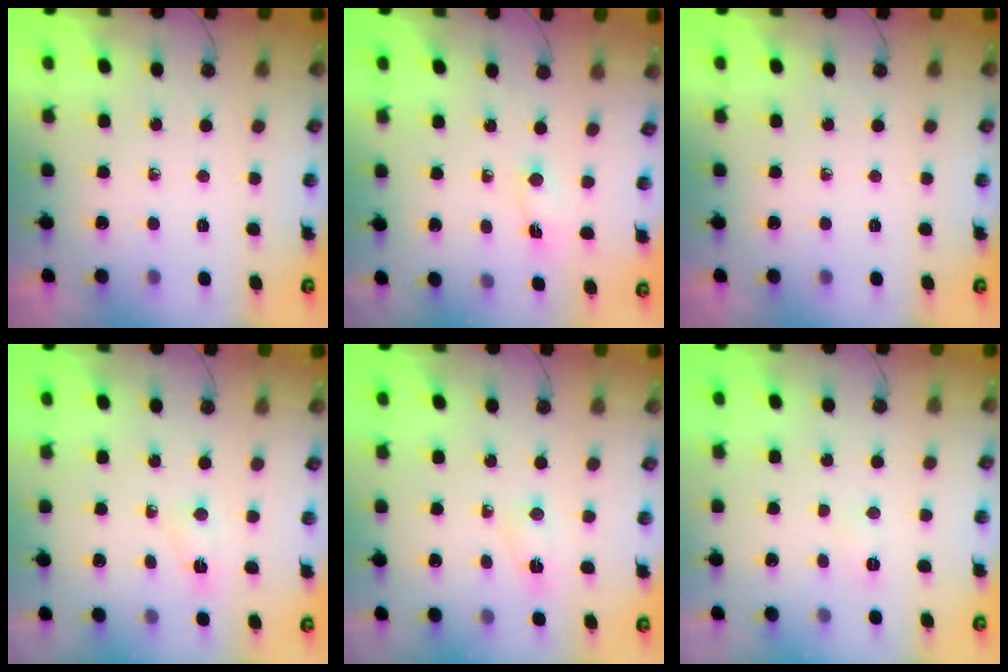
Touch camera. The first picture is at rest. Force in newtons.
{"total": 1.0, "press": 1.0, "slide": 0.4}
{"total": 0.0}
{"total": 2.5, "press": 2.4, "slide": 0.5}
{"total": 2.2, "press": 2.2, "slide": 0.5}
{"total": 4.1, "press": 4.0, "slide": 1.0}